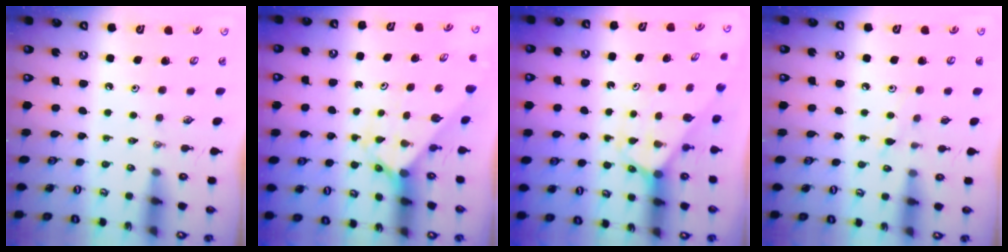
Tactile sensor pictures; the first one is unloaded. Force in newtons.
{"total": 2.1, "press": 2.1, "slide": 0.1}
{"total": 2.3, "press": 2.3, "slide": 0.2}
{"total": 5.9, "press": 5.8, "slide": 0.7}